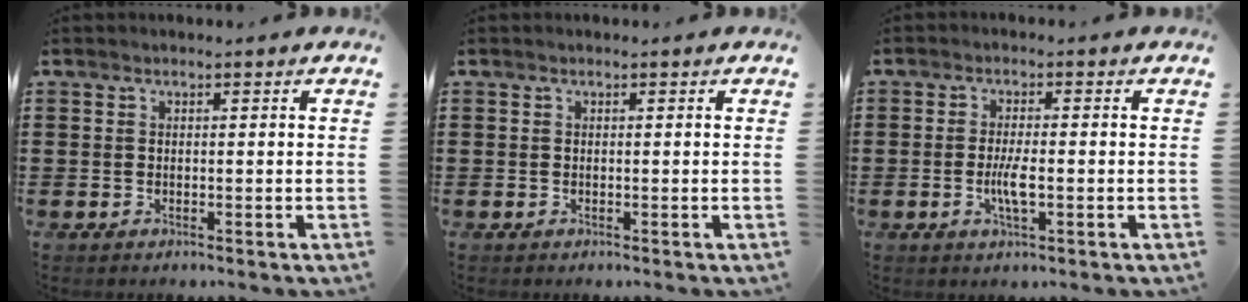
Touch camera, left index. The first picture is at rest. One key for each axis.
{"total": 0.0}
{"total": 3.9, "fx": -0.8, "fy": 0.8, "fz": 3.8, "tx": -0.071, "ty": -0.004, "tz": -0.016}